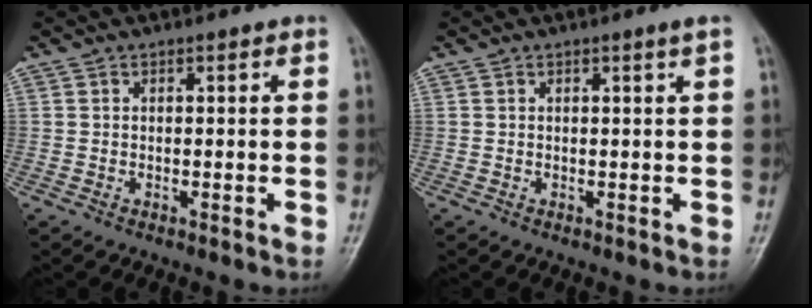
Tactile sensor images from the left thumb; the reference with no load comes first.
{"total": 1.0, "force": [0.4, -0.3, 0.8], "torque": [-0.020, -0.004, 0.010]}